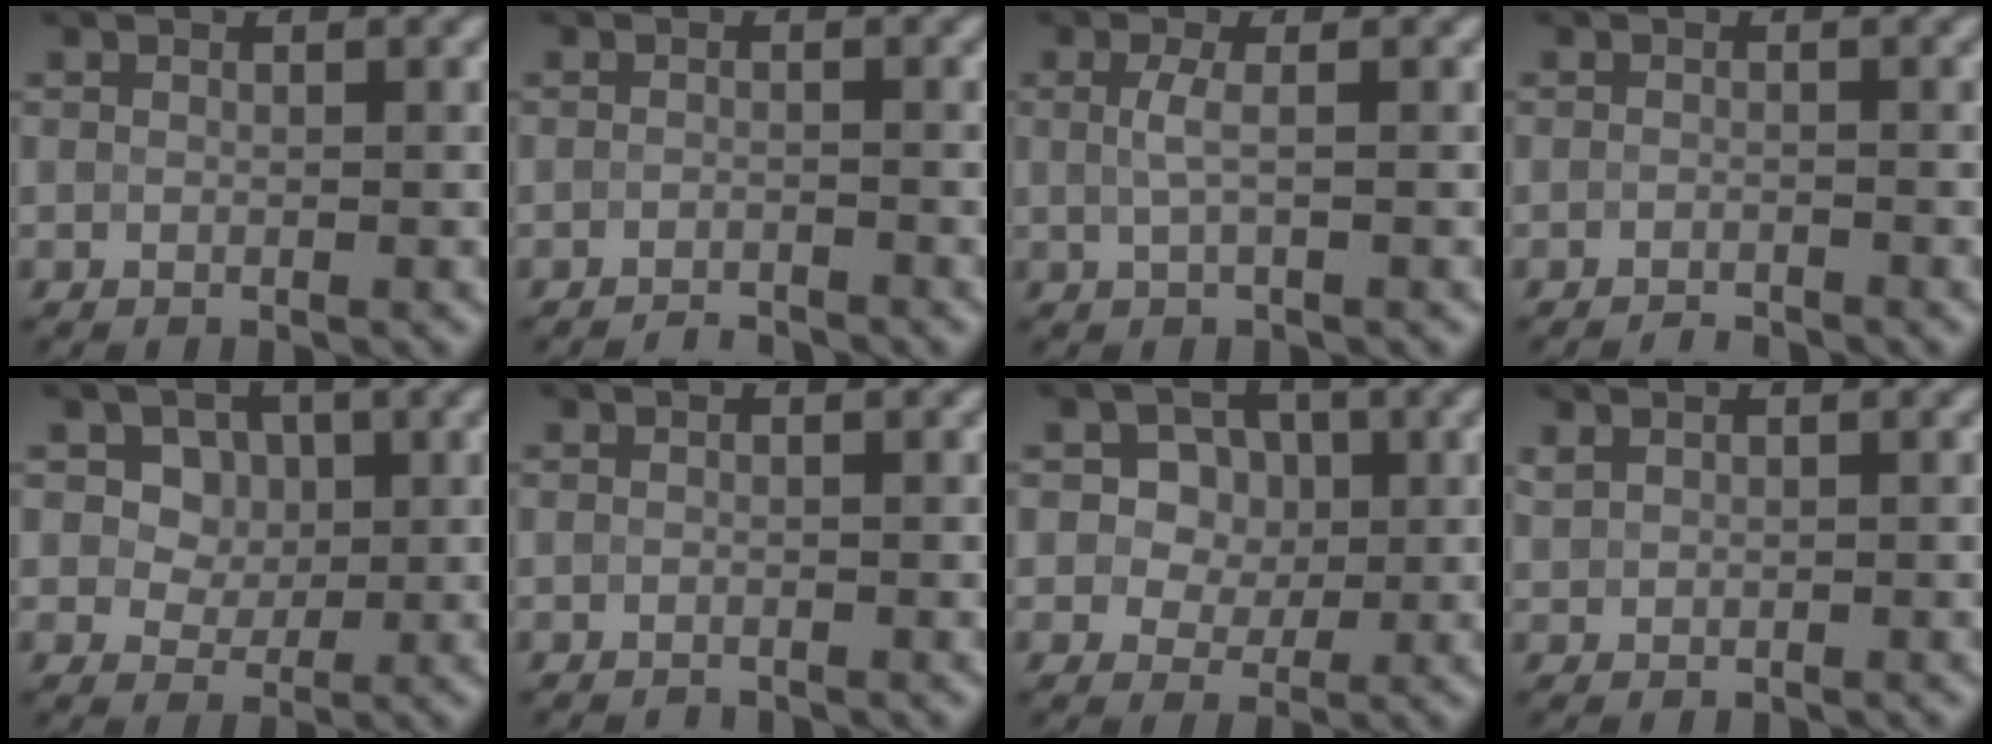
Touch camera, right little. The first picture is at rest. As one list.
[{"total": 1.5, "force": [-1.5, 0.2, 0.4], "torque": [0.002, -0.001, -0.028]}, {"total": 1.6, "force": [0.1, 0.4, 1.6], "torque": [-0.036, 0.002, 0.003]}, {"total": 1.2, "force": [-1.2, 0.1, 0.3], "torque": [0.000, -0.002, -0.024]}, {"total": 3.7, "force": [1.3, 3.0, 1.8], "torque": [-0.037, -0.008, 0.026]}, {"total": 0.5, "force": [-0.5, 0.0, 0.0], "torque": [0.003, 0.000, -0.011]}, {"total": 4.4, "force": [1.2, 3.7, 2.2], "torque": [-0.040, 0.003, 0.013]}, {"total": 0.7, "force": [0.6, 0.2, 0.2], "torque": [-0.007, 0.003, 0.016]}]